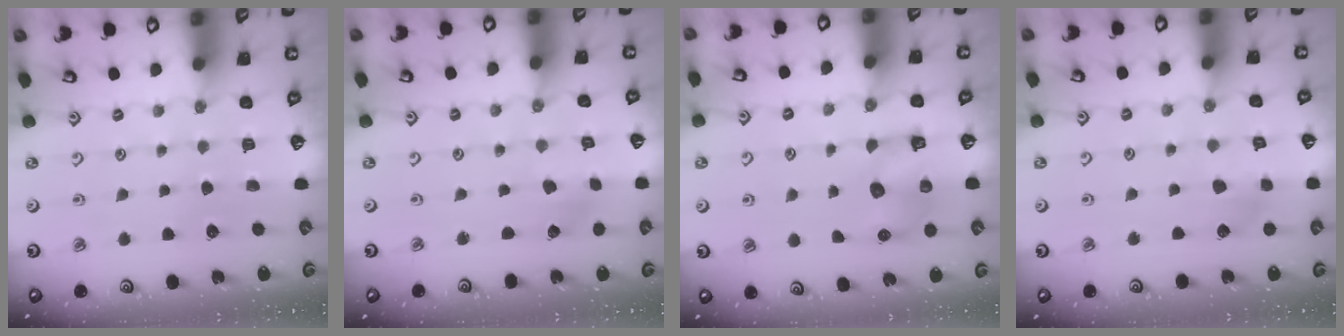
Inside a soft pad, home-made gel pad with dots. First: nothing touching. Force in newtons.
{"total": 1.1, "press": 1.1, "slide": 0.1}
{"total": 6.2, "press": 6.2, "slide": 0.1}
{"total": 7.3, "press": 7.3, "slide": 0.5}